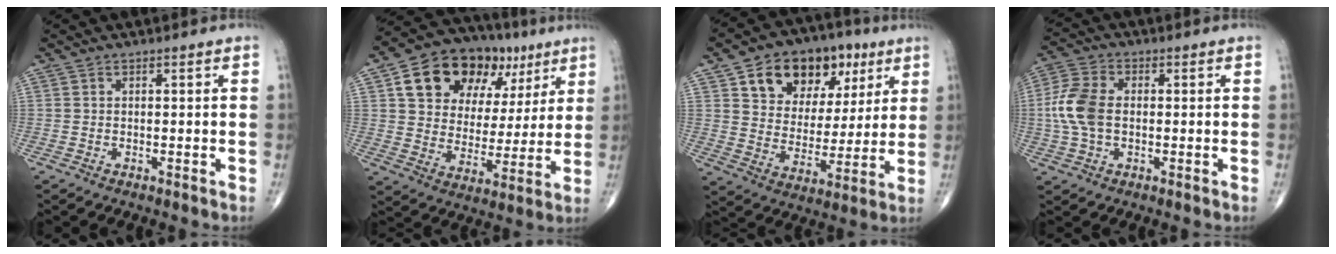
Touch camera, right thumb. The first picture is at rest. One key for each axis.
{"total": 21.0, "fx": 9.2, "fy": 14.1, "fz": 12.6, "tx": -0.150, "ty": 0.003, "tz": 0.149}
{"total": 18.3, "fx": 8.4, "fy": 12.4, "fz": 10.5, "tx": -0.114, "ty": -0.012, "tz": 0.139}
{"total": 9.1, "fx": -0.1, "fy": 5.8, "fz": 7.1, "tx": -0.162, "ty": 0.016, "tz": -0.008}